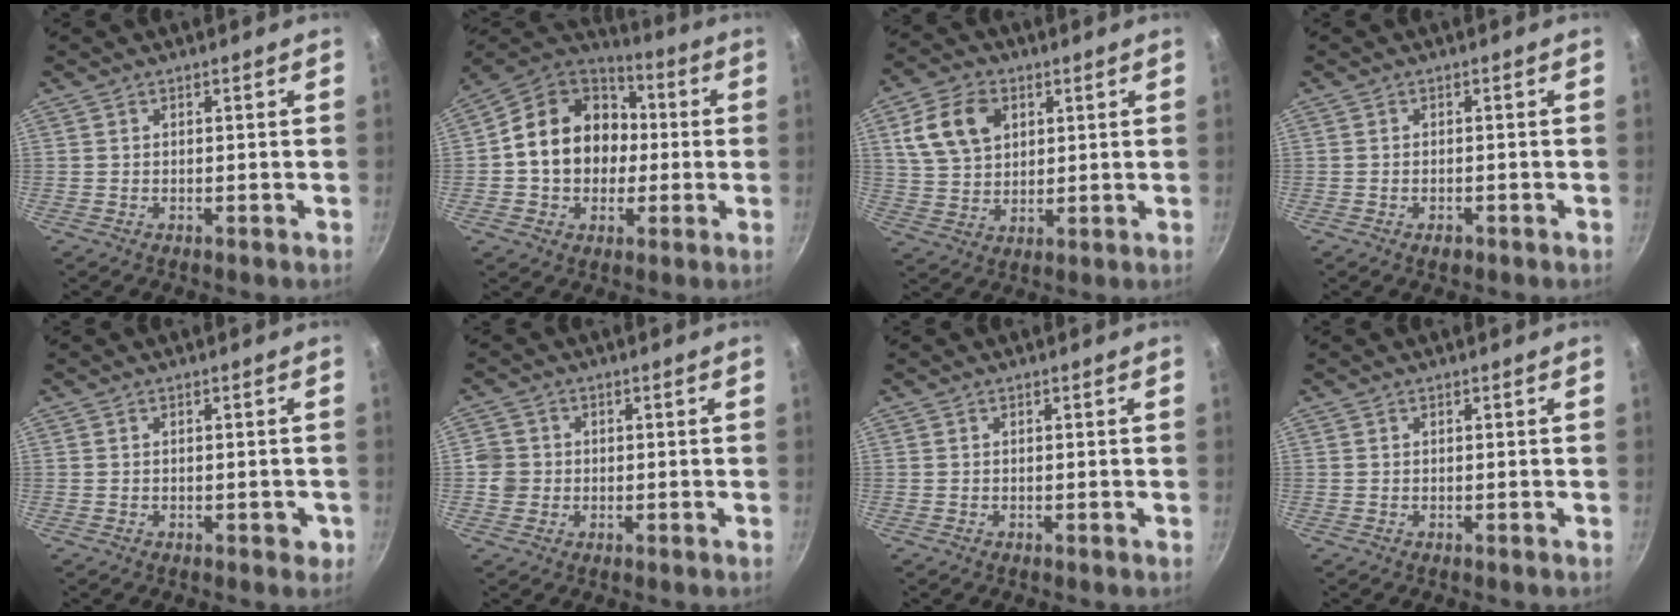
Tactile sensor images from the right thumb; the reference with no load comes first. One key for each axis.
{"total": 18.1, "fx": 0.3, "fy": 14.9, "fz": 10.3, "tx": -0.141, "ty": 0.036, "tz": -0.006}
{"total": 11.4, "fx": 3.9, "fy": 8.1, "fz": 7.0, "tx": -0.112, "ty": 0.000, "tz": 0.075}
{"total": 1.9, "fx": -1.1, "fy": 1.1, "fz": 1.1, "tx": -0.023, "ty": 0.005, "tz": -0.015}
{"total": 2.0, "fx": -0.7, "fy": 1.2, "fz": 1.4, "tx": -0.006, "ty": 0.007, "tz": -0.006}
{"total": 3.7, "fx": -0.5, "fy": 3.5, "fz": 1.0, "tx": 0.000, "ty": 0.012, "tz": -0.012}
{"total": 0.0}
{"total": 0.0}